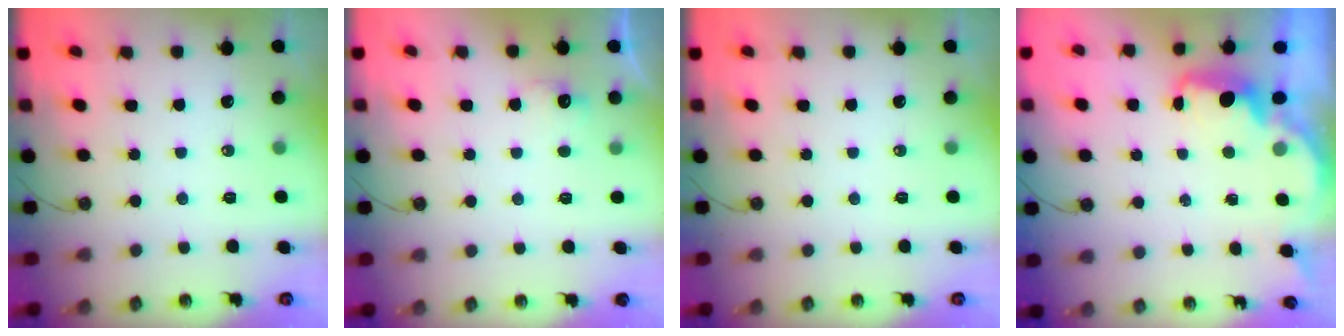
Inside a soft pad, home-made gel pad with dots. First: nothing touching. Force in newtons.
{"total": 5.6, "press": 5.5, "slide": 1.1}
{"total": 0.0}
{"total": 2.2, "press": 2.1, "slide": 0.8}